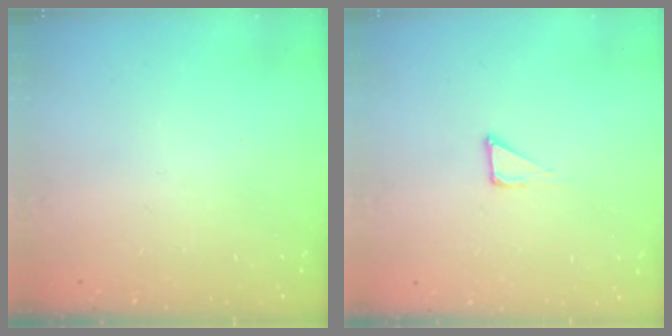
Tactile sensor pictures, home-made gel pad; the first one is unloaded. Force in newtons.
{"total": 3.6, "press": 3.6, "slide": 0.2}